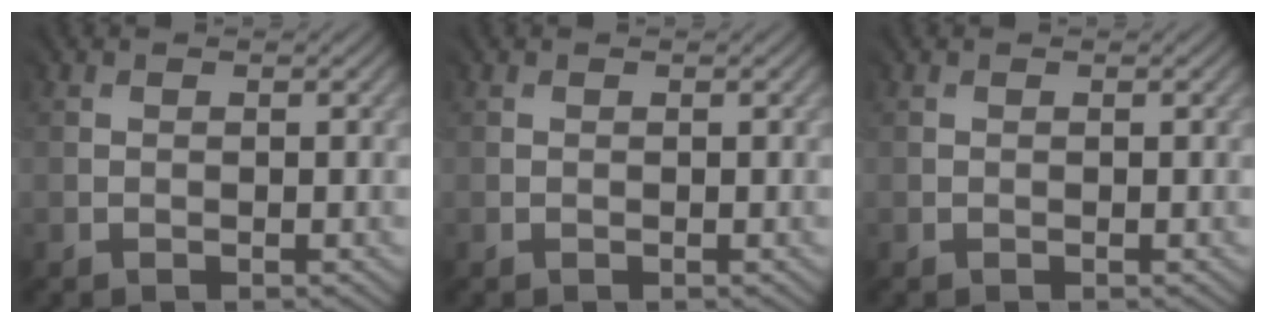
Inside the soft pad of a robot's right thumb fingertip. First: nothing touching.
{"total": 0.0}
{"total": 0.0}